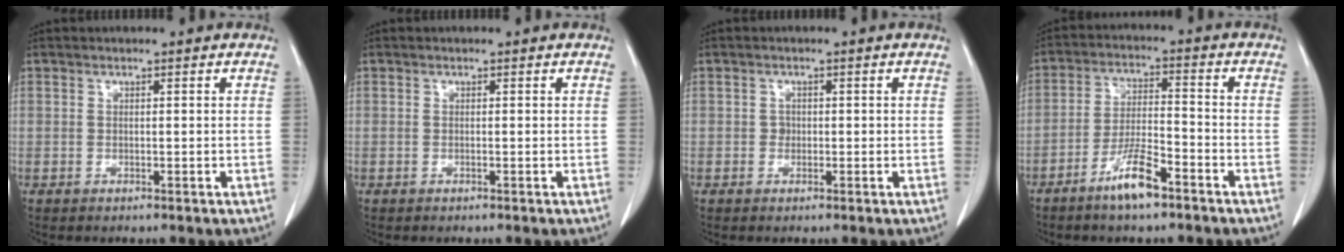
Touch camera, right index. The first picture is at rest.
{"total": 0.0}
{"total": 1.0, "force": [-0.1, 0.9, 0.3], "torque": [-0.002, 0.004, -0.002]}
{"total": 7.4, "force": [-4.9, 1.1, 5.4], "torque": [-0.112, -0.006, -0.090]}